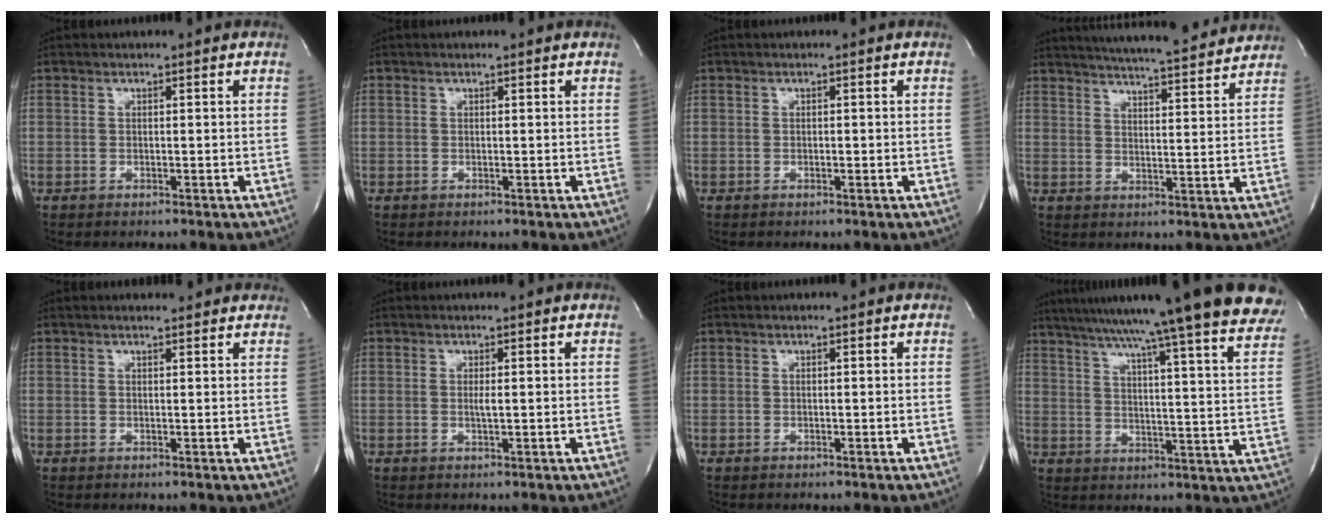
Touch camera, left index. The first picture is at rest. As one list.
[{"total": 0.0}, {"total": 0.0}, {"total": 16.3, "force": [15.1, 1.4, 6.0], "torque": [-0.099, 0.003, 0.202]}, {"total": 3.5, "force": [3.2, 1.0, 1.1], "torque": [-0.018, 0.017, 0.034]}, {"total": 1.4, "force": [0.0, 0.0, 1.4], "torque": [-0.033, -0.003, 0.001]}, {"total": 0.0}, {"total": 32.0, "force": [27.0, 0.9, 17.1], "torque": [-0.222, -0.042, 0.344]}]